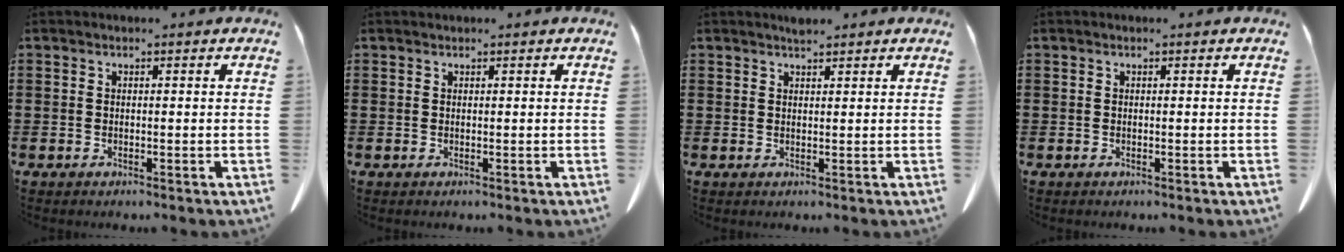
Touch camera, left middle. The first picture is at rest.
{"total": 0.0}
{"total": 1.3, "force": [1.2, 0.2, 0.5], "torque": [-0.012, -0.001, 0.023]}
{"total": 0.0}